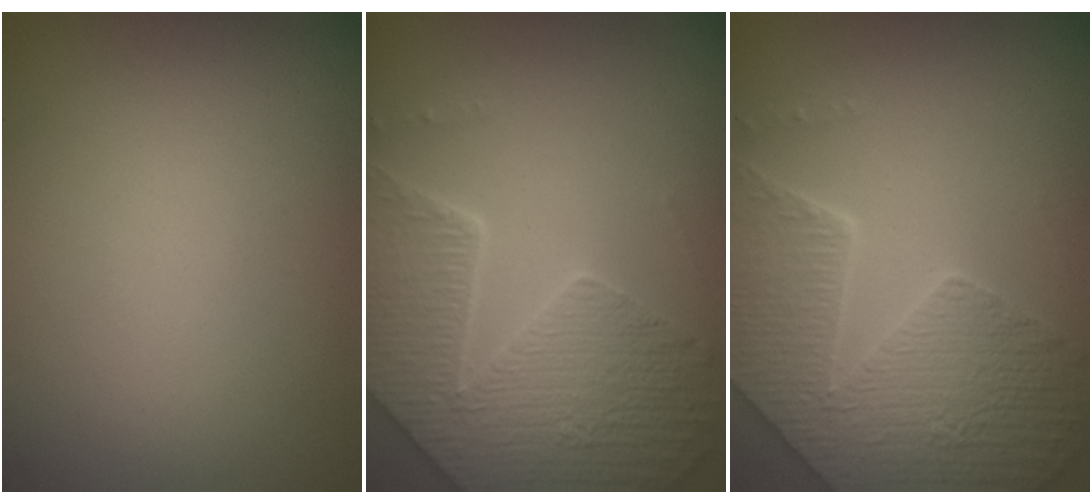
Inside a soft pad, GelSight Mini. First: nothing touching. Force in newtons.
{"total": 7.6, "press": 5.7, "slide": 5.1}
{"total": 8.4, "press": 6.0, "slide": 5.8}